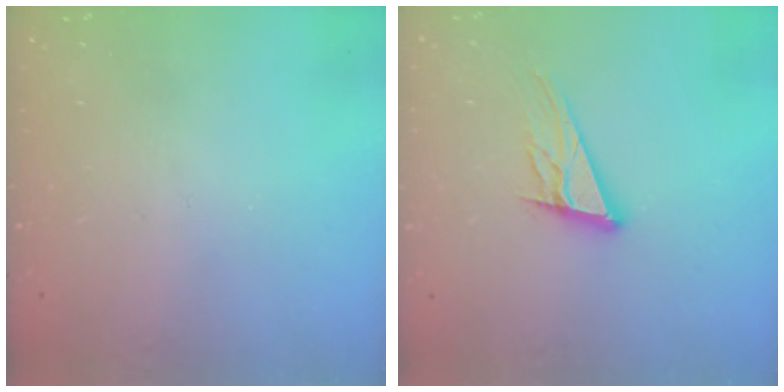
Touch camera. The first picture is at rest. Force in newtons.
{"total": 13.0, "press": 12.7, "slide": 2.8}